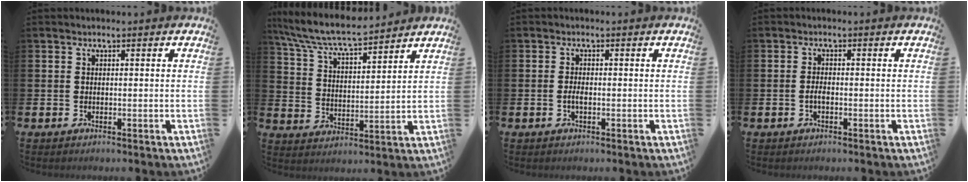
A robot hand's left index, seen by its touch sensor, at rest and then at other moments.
{"total": 7.5, "force": [7.0, 0.8, 2.6], "torque": [-0.079, -0.045, 0.121]}
{"total": 1.4, "force": [-0.4, 0.5, 1.2], "torque": [-0.017, -0.002, -0.010]}
{"total": 1.3, "force": [-0.5, 0.5, 1.1], "torque": [-0.014, -0.002, -0.012]}